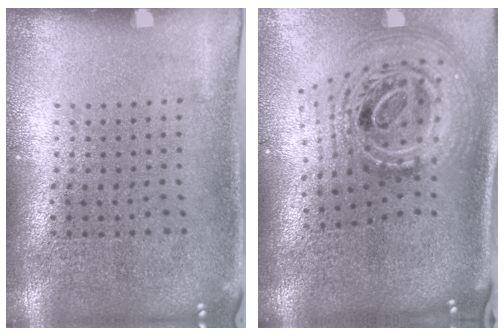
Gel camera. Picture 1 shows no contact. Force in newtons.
{"total": 3.0, "press": 2.0, "slide": 2.2}